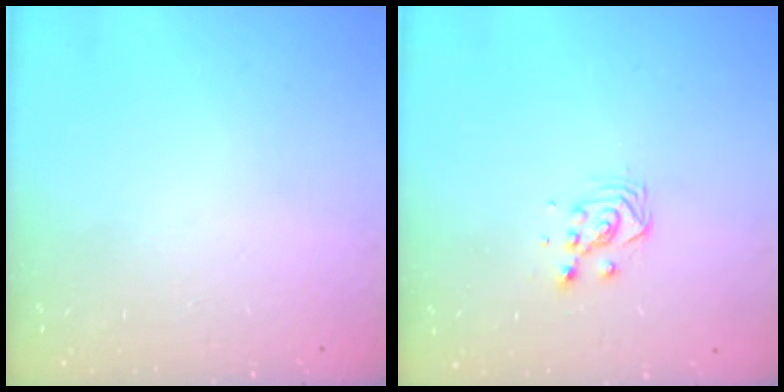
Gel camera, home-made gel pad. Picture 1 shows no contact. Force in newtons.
{"total": 3.4, "press": 3.4, "slide": 0.2}